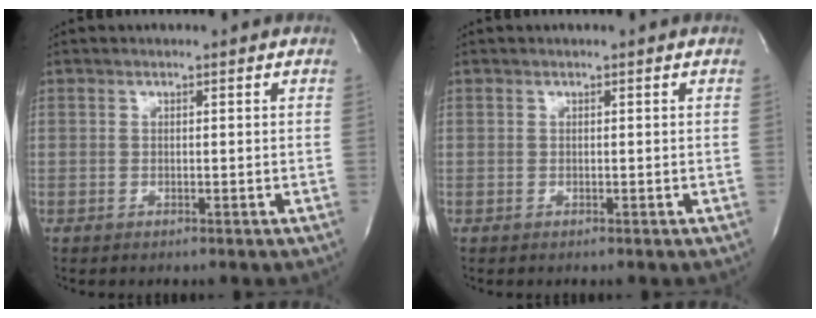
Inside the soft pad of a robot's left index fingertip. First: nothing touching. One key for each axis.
{"total": 0.0}